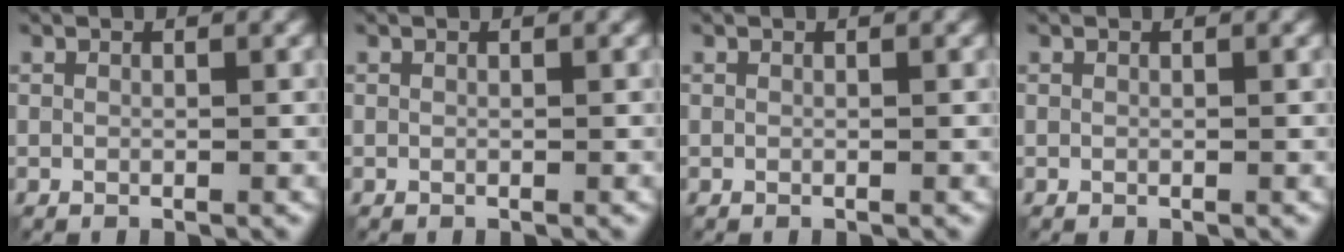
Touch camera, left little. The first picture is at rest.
{"total": 0.0}
{"total": 0.0}
{"total": 0.0}